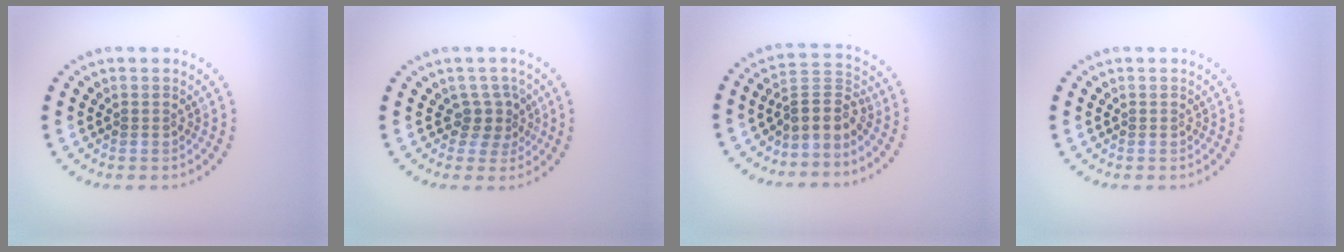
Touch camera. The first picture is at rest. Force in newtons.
{"total": 2.2, "press": 1.5, "slide": 1.6}
{"total": 3.1, "press": 2.2, "slide": 2.1}
{"total": 0.0}